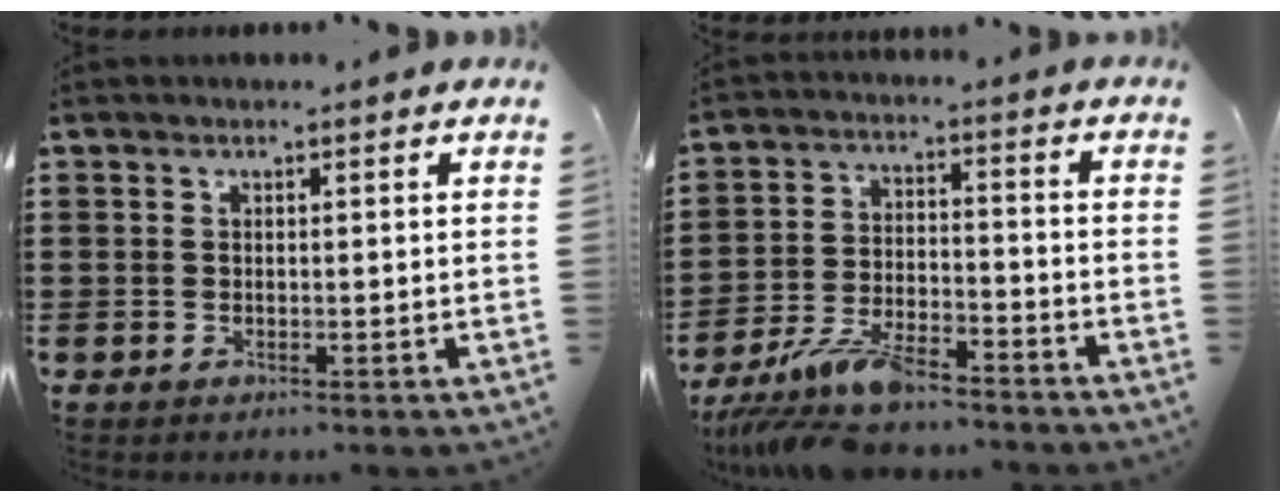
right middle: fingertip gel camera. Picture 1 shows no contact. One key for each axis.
{"total": 8.9, "fx": -7.5, "fy": 2.1, "fz": 4.3, "tx": -0.098, "ty": 0.004, "tz": -0.146}